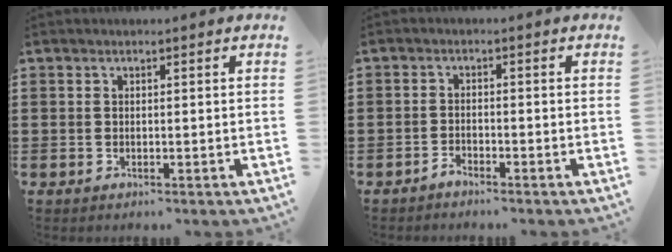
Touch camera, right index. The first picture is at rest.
{"total": 1.5, "force": [-1.5, 0.2, 0.2], "torque": [-0.008, 0.000, -0.029]}